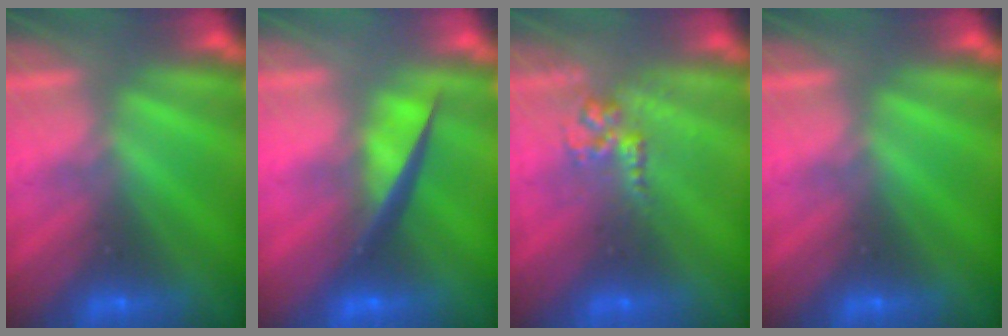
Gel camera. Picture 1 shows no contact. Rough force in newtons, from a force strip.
{"total": 4.5}
{"total": 2.6}
{"total": 0.0}